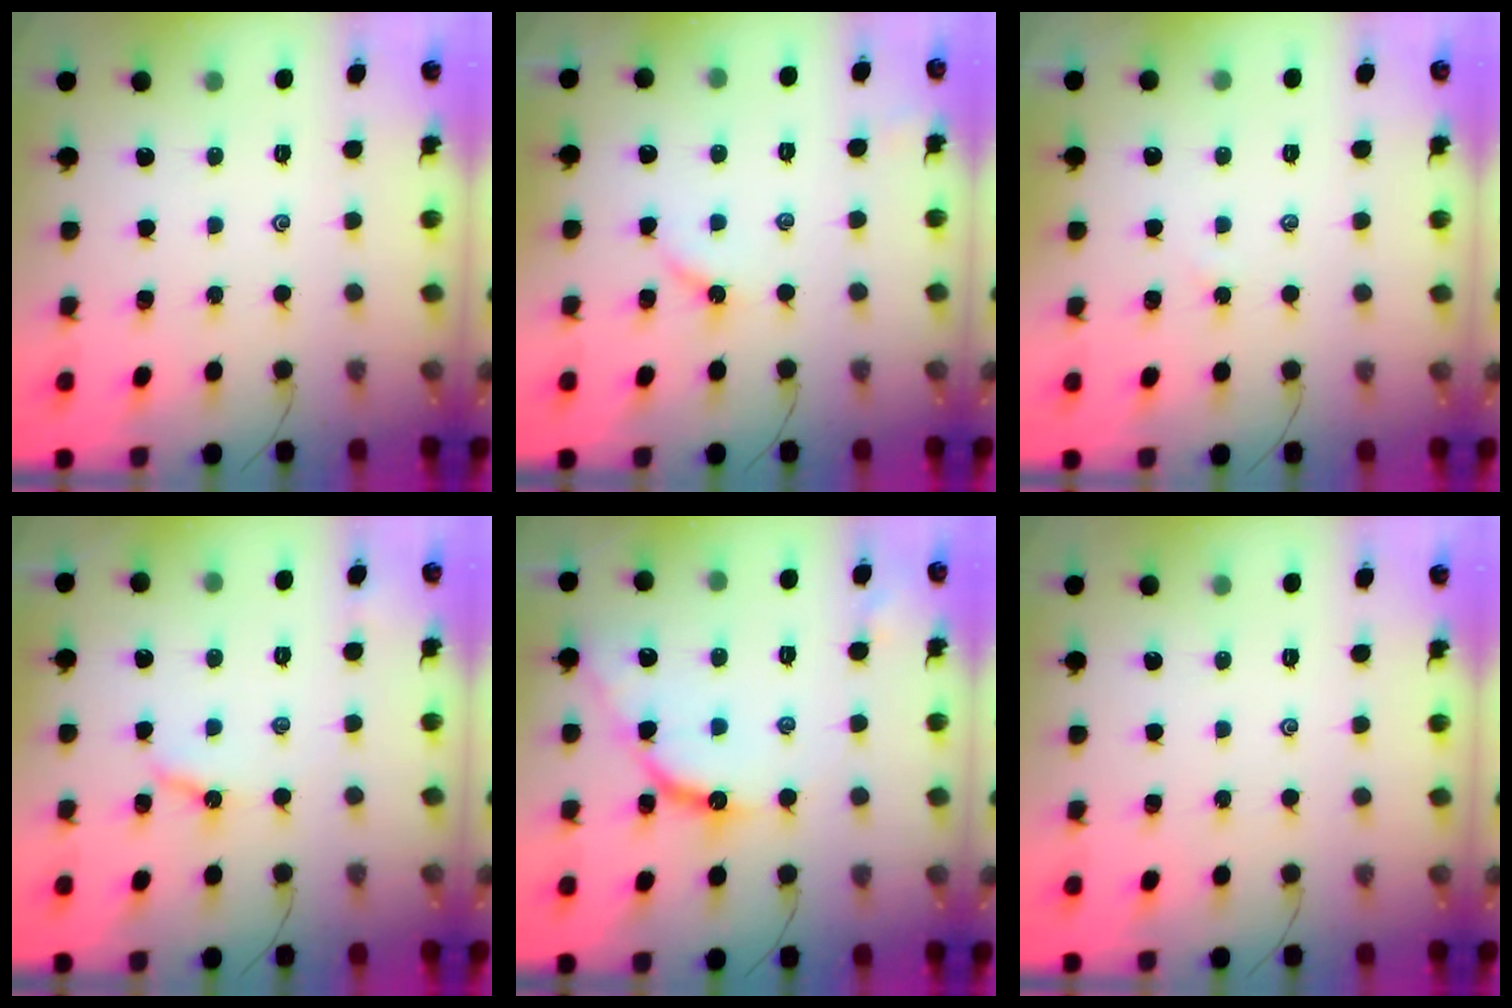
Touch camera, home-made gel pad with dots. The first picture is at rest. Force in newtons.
{"total": 3.8, "press": 3.7, "slide": 0.4}
{"total": 1.8, "press": 1.7, "slide": 0.3}
{"total": 4.2, "press": 4.2, "slide": 0.2}
{"total": 10.2, "press": 10.2, "slide": 1.0}
{"total": 0.0}